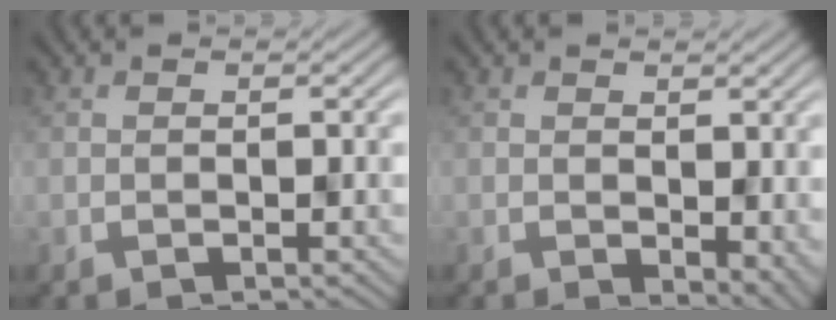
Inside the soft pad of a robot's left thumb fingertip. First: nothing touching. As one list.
[{"total": 2.4, "force": [-0.3, 1.4, 2.0], "torque": [-0.035, -0.004, 0.011]}]